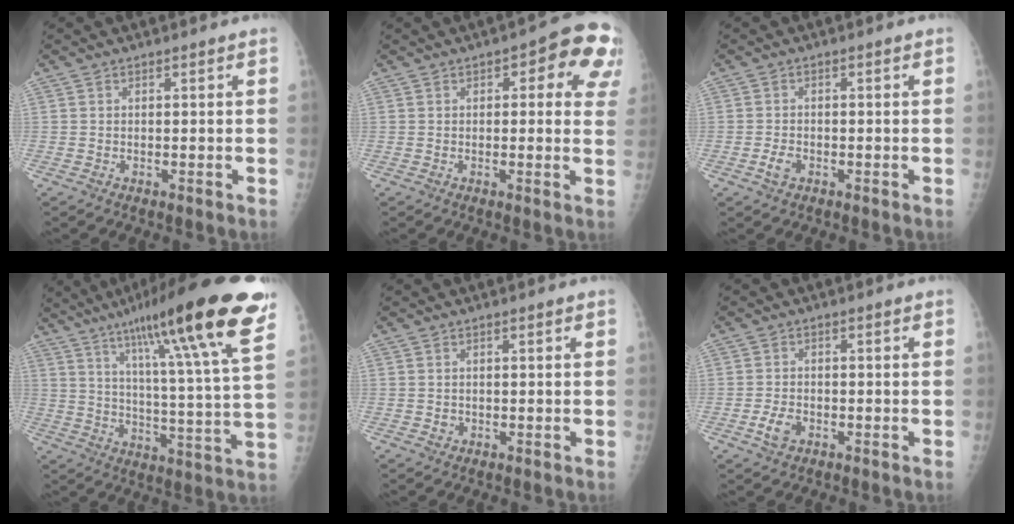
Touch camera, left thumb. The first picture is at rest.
{"total": 11.2, "force": [4.4, 4.8, 9.2], "torque": [-0.055, 0.000, 0.038]}
{"total": 2.2, "force": [-1.0, 1.4, 1.3], "torque": [-0.025, 0.003, -0.019]}
{"total": 26.0, "force": [16.2, 1.9, 20.2], "torque": [-0.296, -0.051, 0.237]}
{"total": 0.9, "force": [-0.1, 0.8, 0.3], "torque": [0.000, 0.001, 0.001]}
{"total": 3.3, "force": [-1.4, 2.2, 2.1], "torque": [-0.040, 0.004, -0.026]}